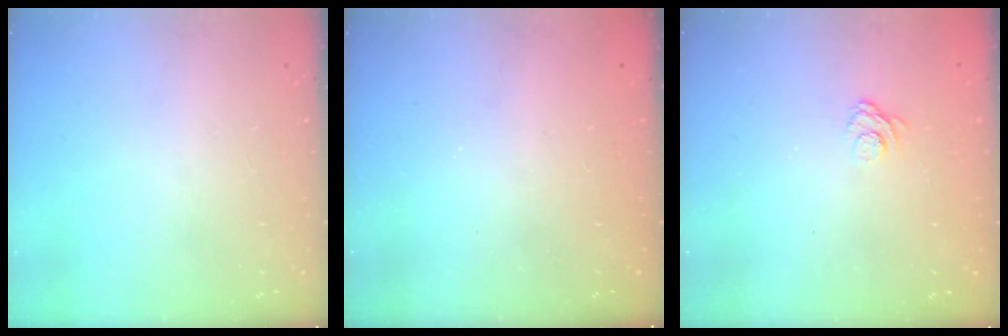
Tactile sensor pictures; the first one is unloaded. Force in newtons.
{"total": 2.3, "press": 2.2, "slide": 0.8}
{"total": 3.2, "press": 2.9, "slide": 1.3}